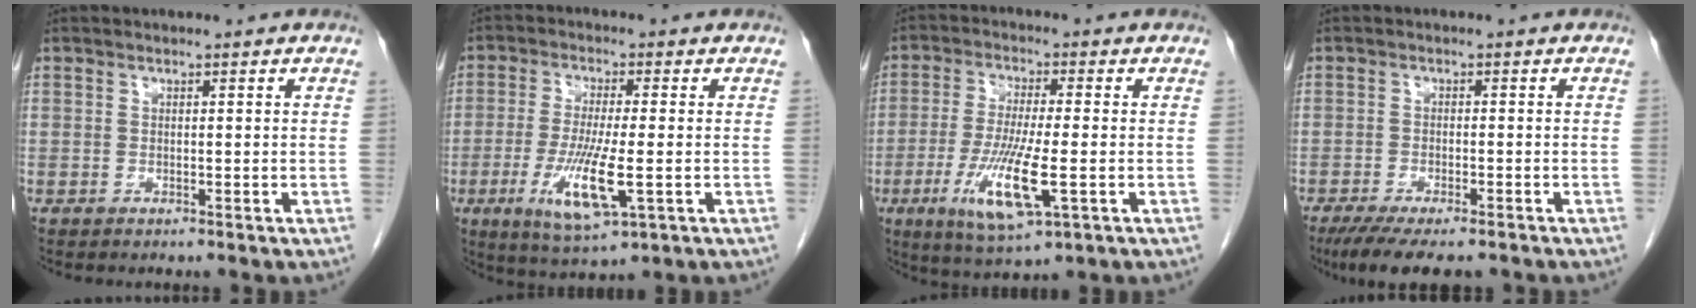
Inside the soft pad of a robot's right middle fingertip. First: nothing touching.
{"total": 9.5, "force": [-2.4, 1.3, 9.1], "torque": [-0.184, -0.025, -0.041]}
{"total": 10.8, "force": [-3.0, 1.4, 10.2], "torque": [-0.207, -0.025, -0.052]}
{"total": 9.7, "force": [-7.6, 2.4, 5.5], "torque": [-0.082, -0.013, -0.116]}